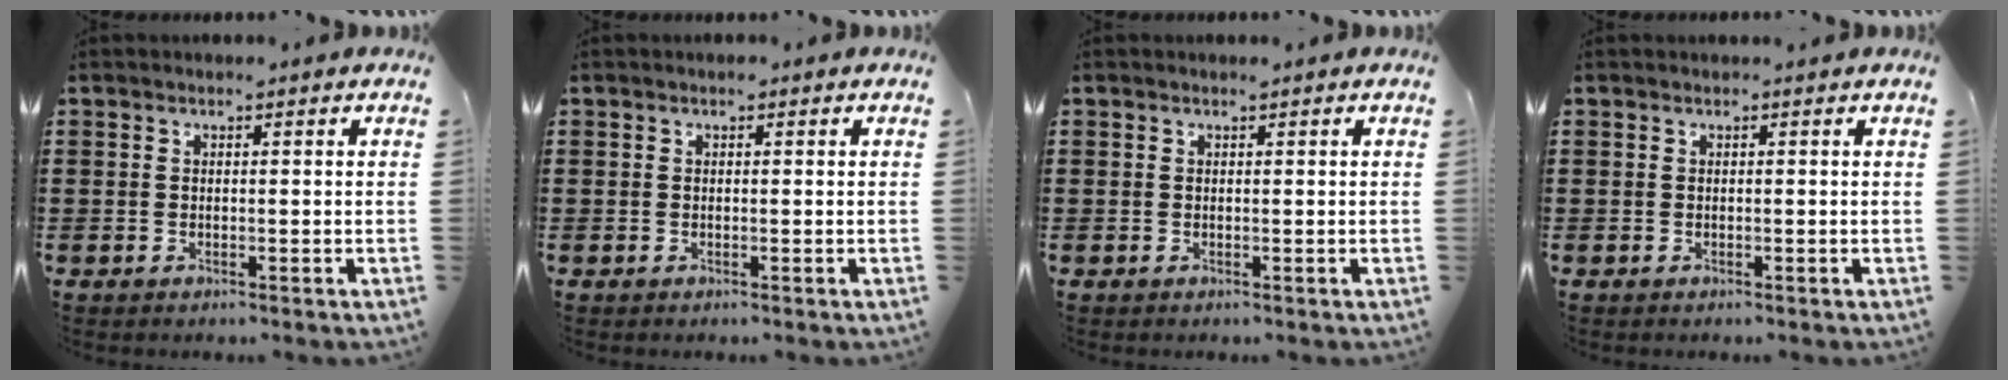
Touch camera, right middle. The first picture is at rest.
{"total": 0.8, "force": [0.6, 0.5, 0.3], "torque": [-0.007, 0.003, 0.010]}
{"total": 0.6, "force": [0.6, 0.1, 0.2], "torque": [-0.006, -0.001, 0.012]}
{"total": 0.0}